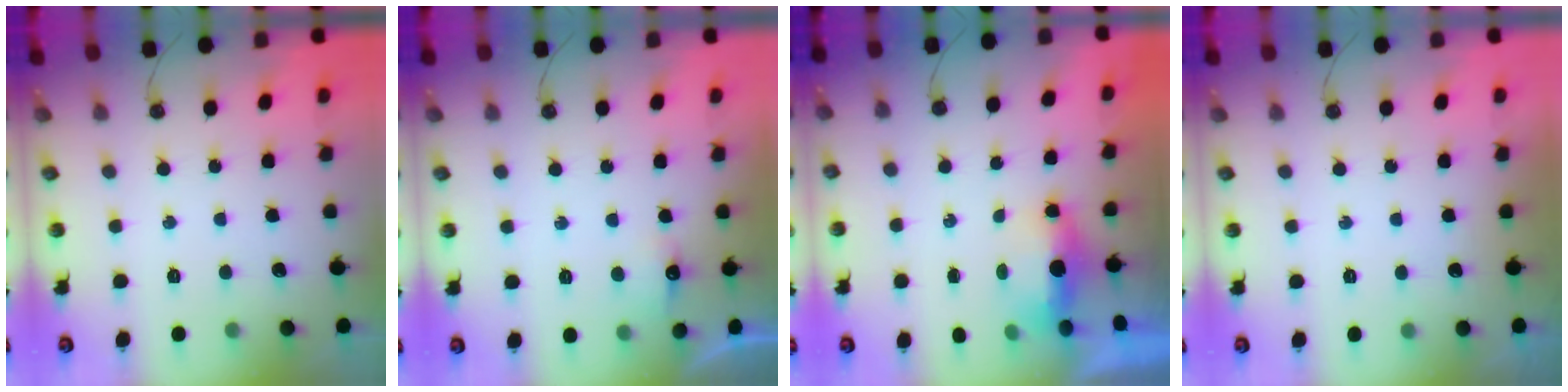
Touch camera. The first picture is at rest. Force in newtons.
{"total": 4.4, "press": 4.3, "slide": 0.8}
{"total": 5.0, "press": 4.8, "slide": 1.2}
{"total": 11.8, "press": 1.8, "slide": 11.7}